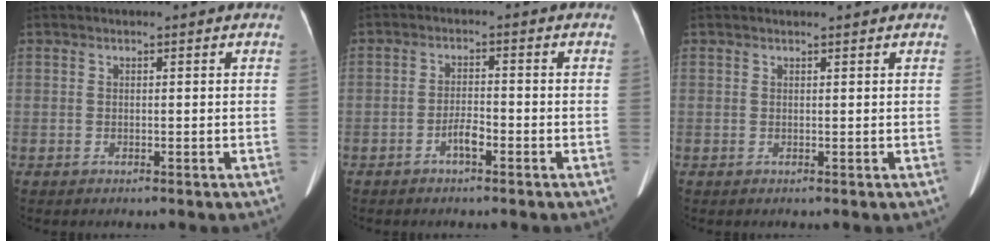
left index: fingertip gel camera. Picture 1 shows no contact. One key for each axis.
{"total": 2.6, "fx": -1.6, "fy": 0.6, "fz": 2.0, "tx": -0.034, "ty": 0.003, "tz": -0.031}
{"total": 1.7, "fx": 1.6, "fy": 0.1, "fz": 0.5, "tx": -0.007, "ty": 0.014, "tz": 0.021}